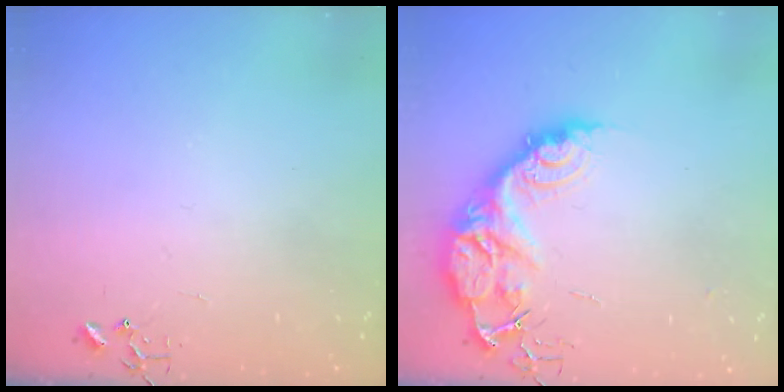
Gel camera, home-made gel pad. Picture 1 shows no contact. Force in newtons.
{"total": 16.1, "press": 16.0, "slide": 1.5}